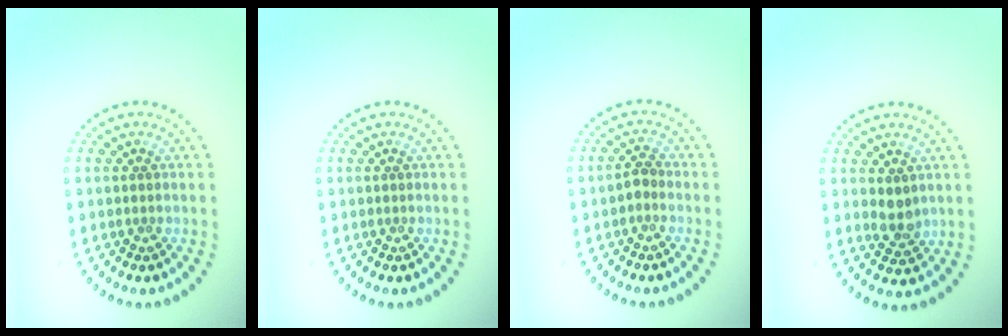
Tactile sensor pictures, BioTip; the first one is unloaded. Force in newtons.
{"total": 0.0}
{"total": 1.2, "press": 1.1, "slide": 0.5}
{"total": 2.0, "press": 1.9, "slide": 0.6}